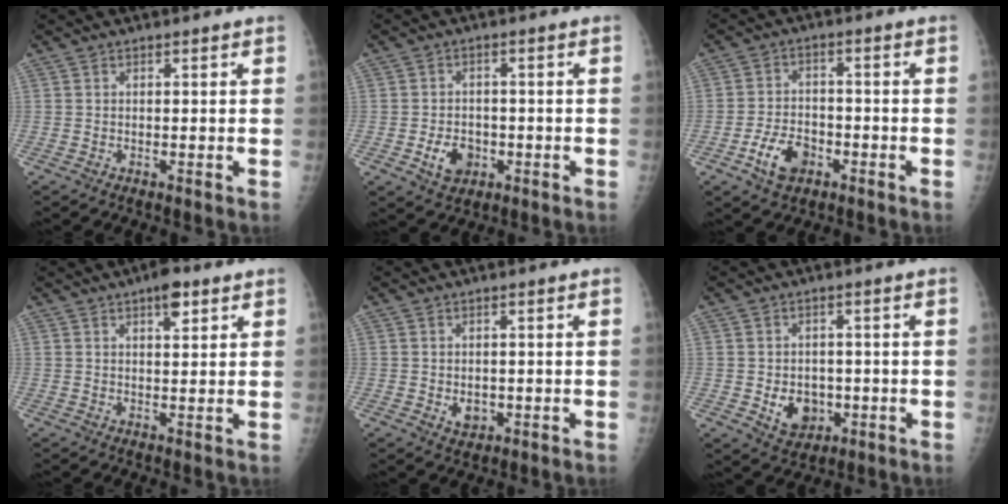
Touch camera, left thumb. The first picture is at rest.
{"total": 5.6, "force": [-1.9, 4.3, 3.1], "torque": [-0.036, 0.009, -0.026]}
{"total": 7.4, "force": [-3.6, 4.9, 4.4], "torque": [-0.065, 0.021, -0.061]}
{"total": 4.7, "force": [2.7, 1.9, 3.3], "torque": [-0.038, -0.010, 0.036]}
{"total": 3.1, "force": [-0.5, 2.4, 1.8], "torque": [-0.015, 0.000, 0.001]}
{"total": 6.8, "force": [-1.4, 5.4, 3.8], "torque": [-0.029, 0.002, -0.008]}